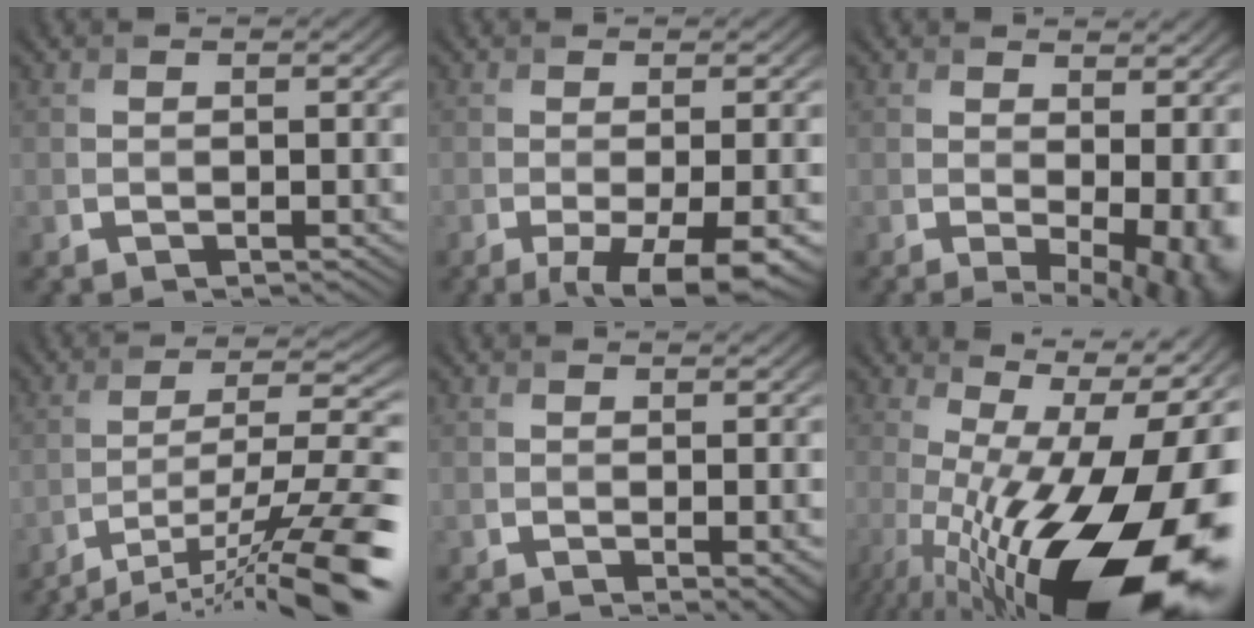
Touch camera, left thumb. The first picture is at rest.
{"total": 8.0, "force": [-3.6, 2.4, 6.7], "torque": [-0.100, -0.011, -0.043]}
{"total": 8.3, "force": [0.2, 3.7, 7.5], "torque": [-0.098, -0.015, 0.031]}
{"total": 14.9, "force": [-9.6, 3.3, 10.9], "torque": [-0.187, 0.001, -0.154]}
{"total": 1.3, "force": [0.3, 0.3, 1.2], "torque": [-0.019, -0.003, 0.009]}
{"total": 20.2, "force": [-4.3, 7.6, 18.2], "torque": [-0.268, -0.016, -0.072]}